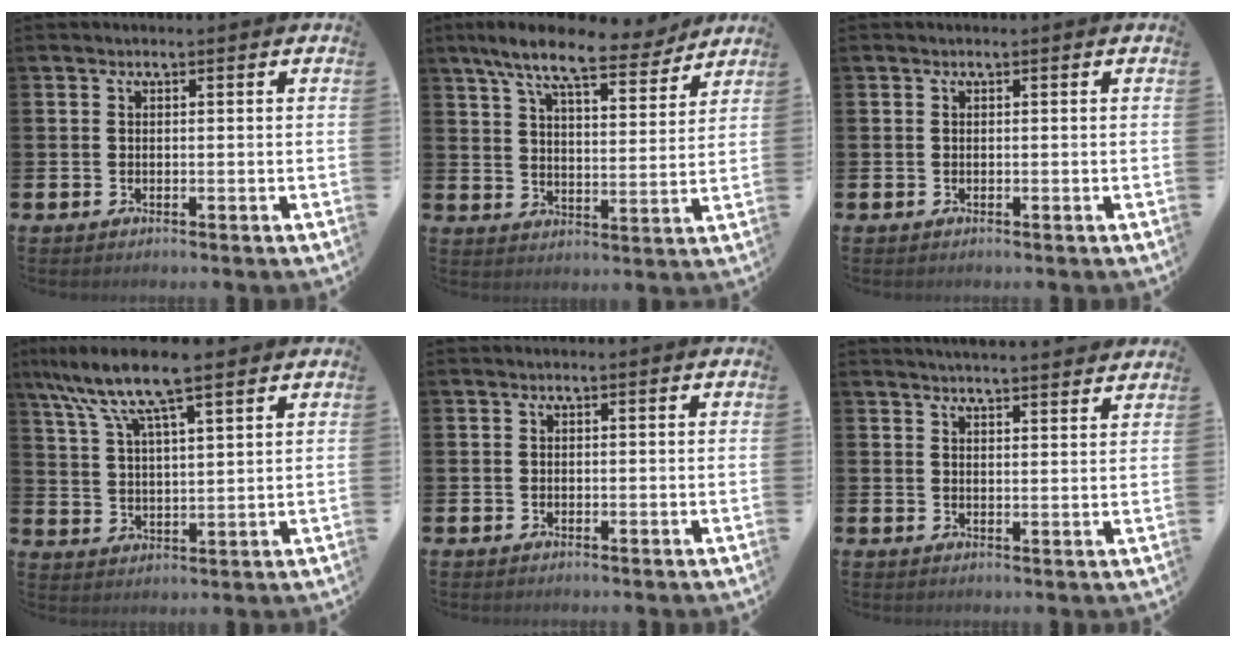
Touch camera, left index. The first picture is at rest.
{"total": 10.2, "force": [8.7, 2.2, 4.9], "torque": [-0.109, -0.040, 0.151]}
{"total": 0.0}
{"total": 9.9, "force": [8.1, 1.4, 5.6], "torque": [-0.131, -0.022, 0.144]}
{"total": 0.0}
{"total": 3.6, "force": [3.6, -0.3, 0.0], "torque": [-0.002, -0.023, 0.063]}